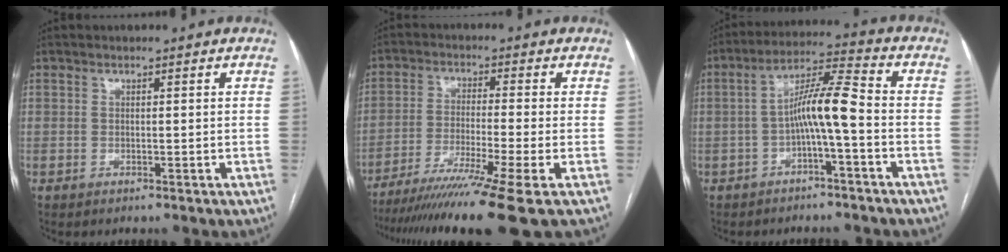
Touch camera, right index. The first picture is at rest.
{"total": 14.3, "force": [-10.6, -2.7, 9.3], "torque": [-0.150, -0.044, -0.170]}
{"total": 7.9, "force": [-1.9, 0.2, 7.6], "torque": [-0.137, 0.026, -0.034]}